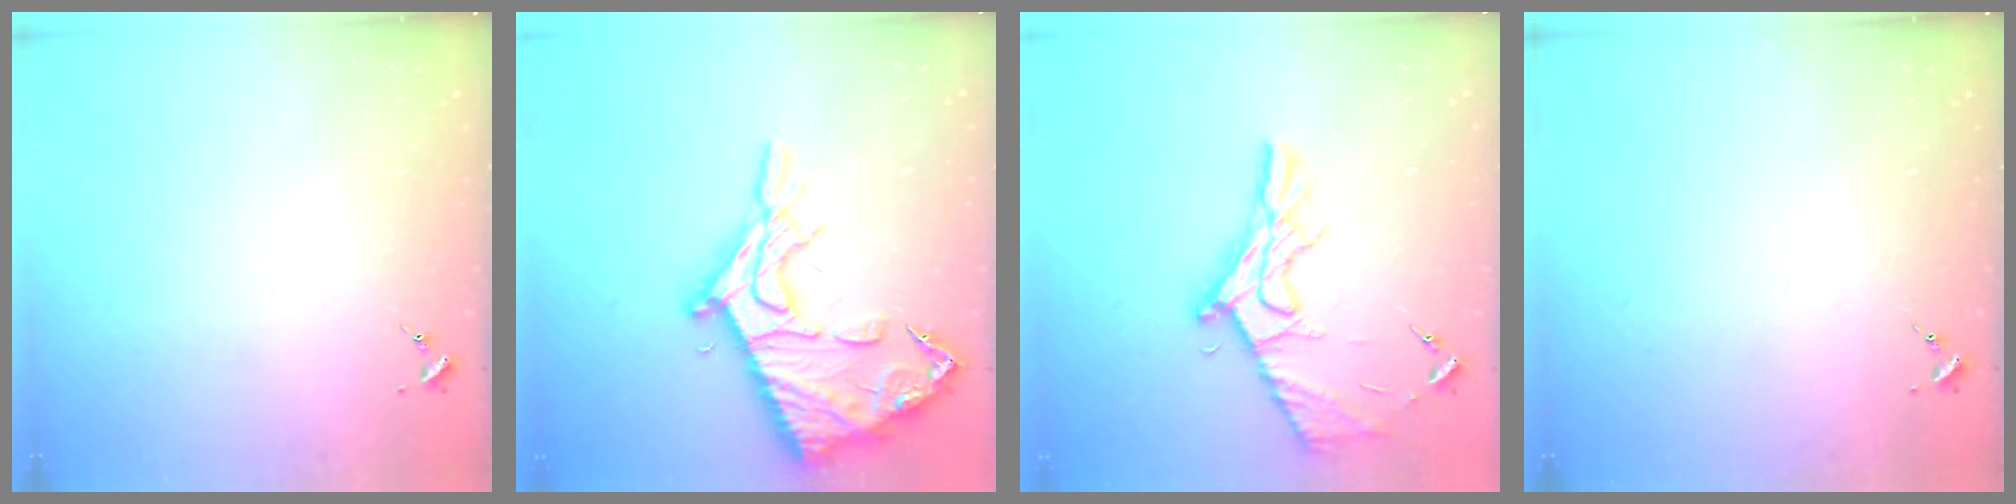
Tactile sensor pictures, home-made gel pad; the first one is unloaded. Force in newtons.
{"total": 19.4, "press": 19.4, "slide": 1.4}
{"total": 13.9, "press": 13.9, "slide": 0.7}
{"total": 0.0}